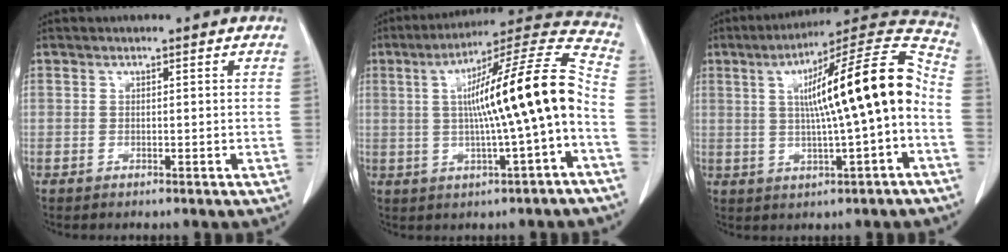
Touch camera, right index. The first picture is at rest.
{"total": 16.4, "force": [-1.0, 0.3, 16.4], "torque": [-0.248, 0.029, -0.020]}
{"total": 16.7, "force": [0.2, 1.2, 16.7], "torque": [-0.250, 0.035, 0.001]}